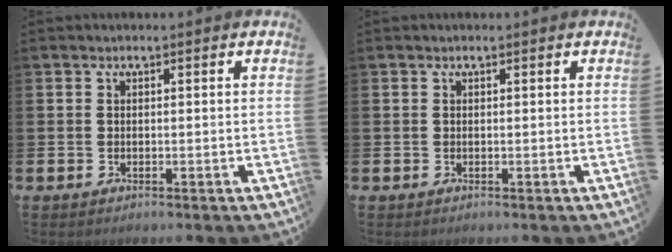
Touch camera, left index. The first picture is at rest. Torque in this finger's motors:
{"motor_torque": [1.11, -1.02, -0.07, -0.03]}